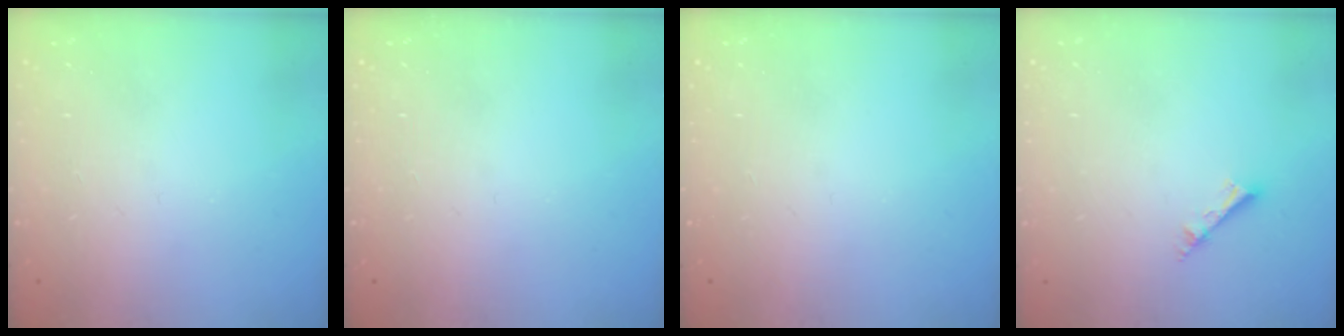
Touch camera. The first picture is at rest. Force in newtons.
{"total": 0.0}
{"total": 0.0}
{"total": 2.3, "press": 2.3, "slide": 0.1}